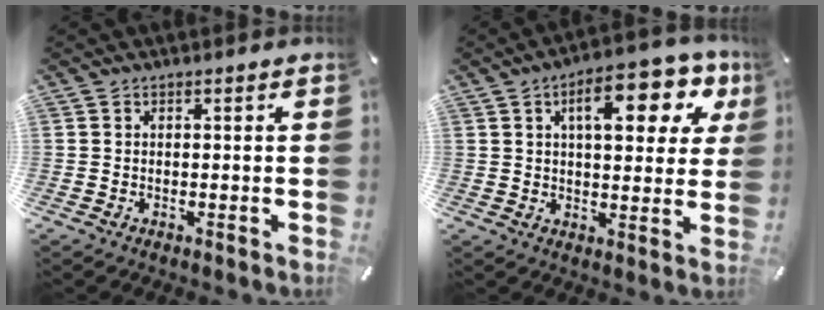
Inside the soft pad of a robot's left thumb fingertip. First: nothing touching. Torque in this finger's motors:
{"motor_torque": [1.89, 1.78, 1.41, -1.23, 0.40]}